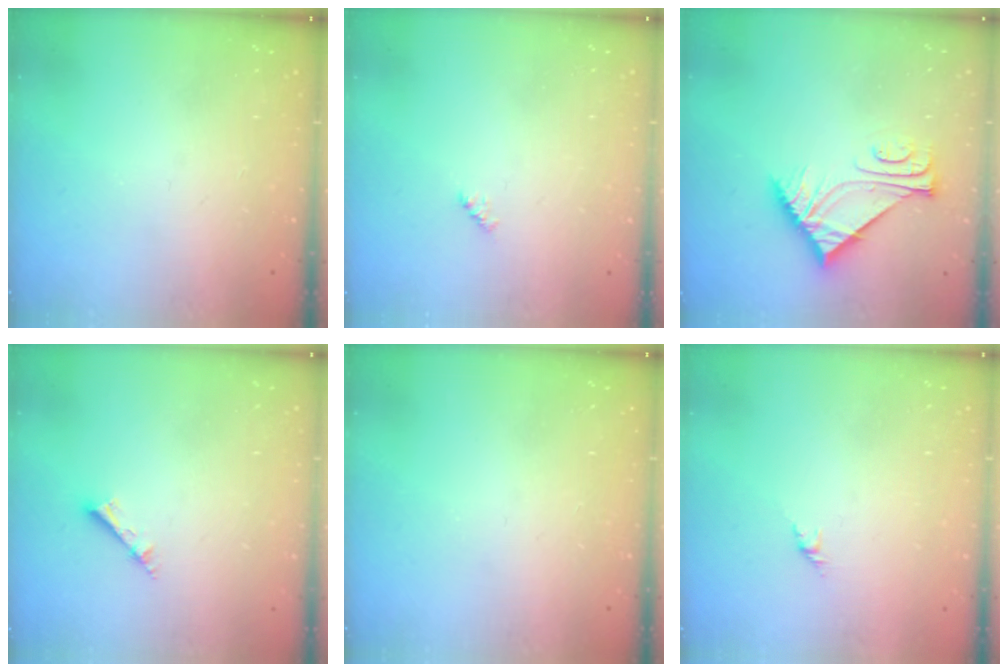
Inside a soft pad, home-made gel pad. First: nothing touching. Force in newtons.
{"total": 2.4, "press": 2.4, "slide": 0.4}
{"total": 6.9, "press": 6.8, "slide": 0.8}
{"total": 2.3, "press": 2.3, "slide": 0.1}
{"total": 0.0}
{"total": 1.6, "press": 1.5, "slide": 0.7}